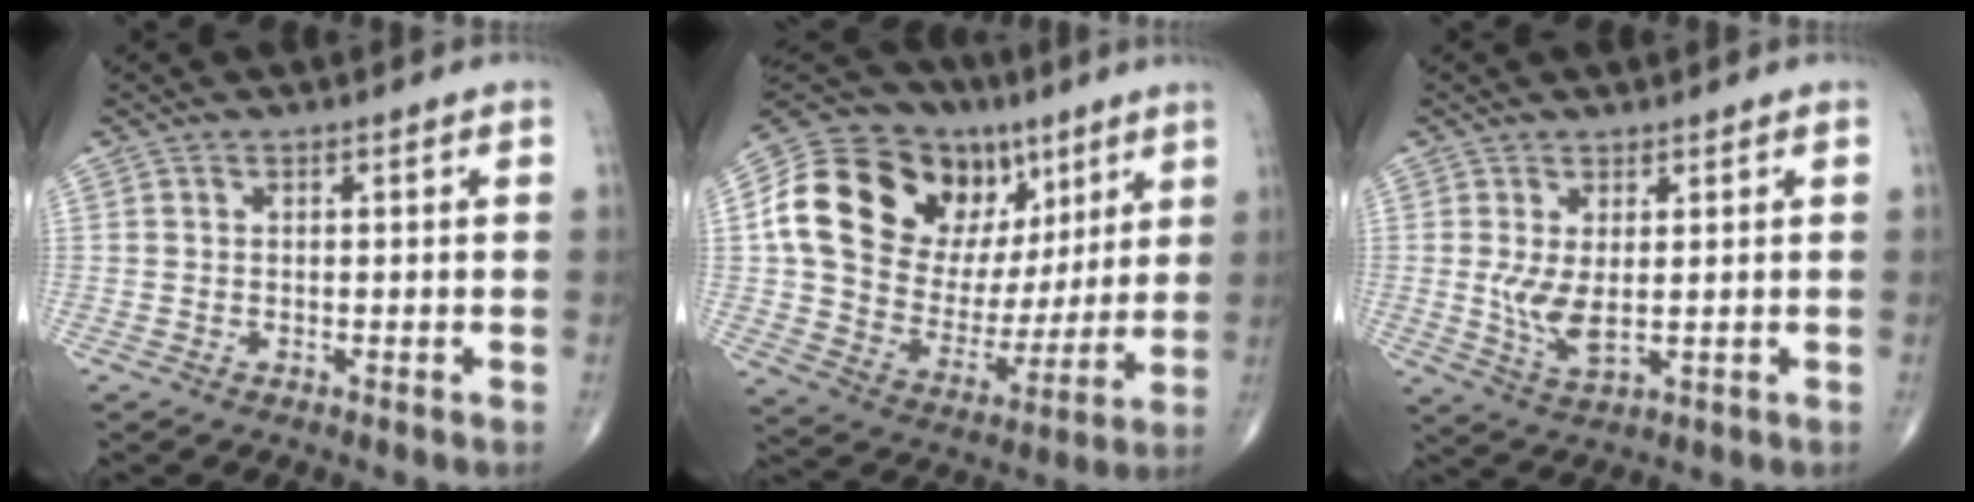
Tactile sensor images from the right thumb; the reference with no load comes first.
{"total": 27.7, "force": [10.3, 19.3, 17.0], "torque": [-0.257, 0.018, 0.181]}
{"total": 5.5, "force": [0.5, 2.2, 5.0], "torque": [-0.100, -0.018, 0.017]}